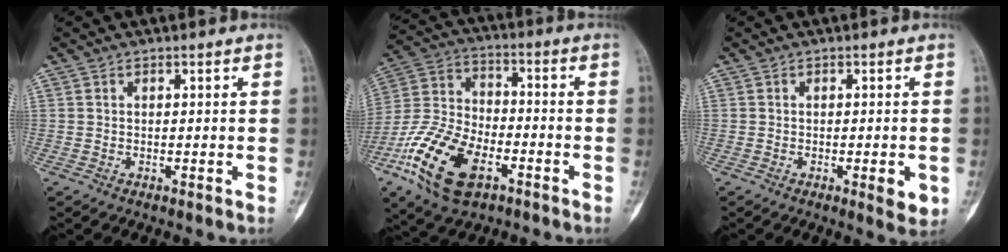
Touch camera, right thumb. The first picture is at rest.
{"total": 17.9, "force": [-8.3, 9.5, 12.7], "torque": [-0.249, 0.030, -0.159]}
{"total": 4.0, "force": [-1.2, 1.2, 3.6], "torque": [-0.036, -0.005, -0.012]}